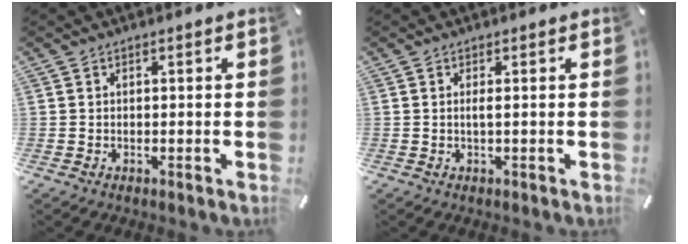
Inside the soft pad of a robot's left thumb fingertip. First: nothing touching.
{"total": 1.4, "force": [0.0, 0.0, 1.4], "torque": [-0.029, -0.005, 0.000]}